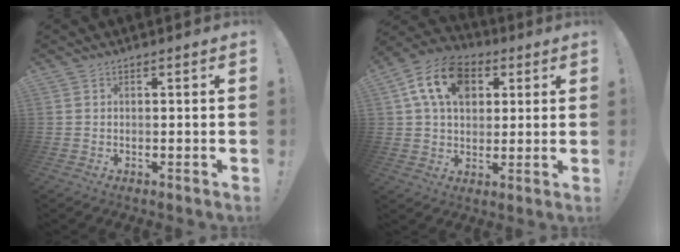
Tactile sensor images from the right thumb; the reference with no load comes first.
{"total": 14.9, "force": [5.7, 10.5, 9.0], "torque": [-0.150, -0.001, 0.109]}